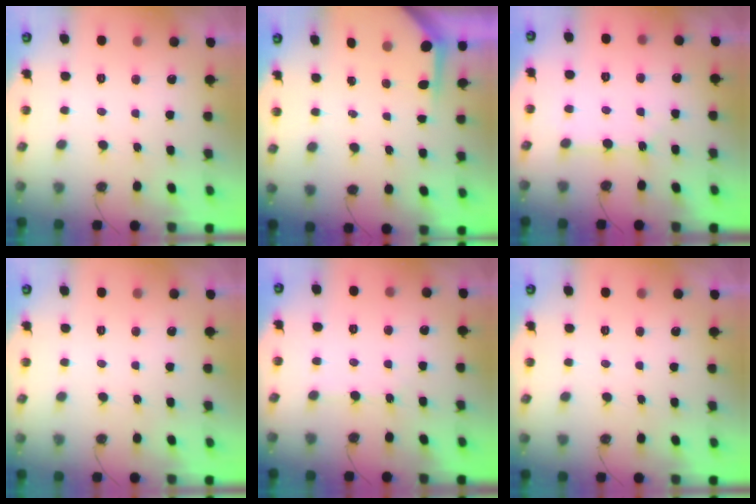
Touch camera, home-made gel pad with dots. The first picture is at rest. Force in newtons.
{"total": 3.6, "press": 3.6, "slide": 0.3}
{"total": 3.5, "press": 3.5, "slide": 0.4}
{"total": 0.0}
{"total": 1.7, "press": 1.6, "slide": 0.3}
{"total": 0.0}